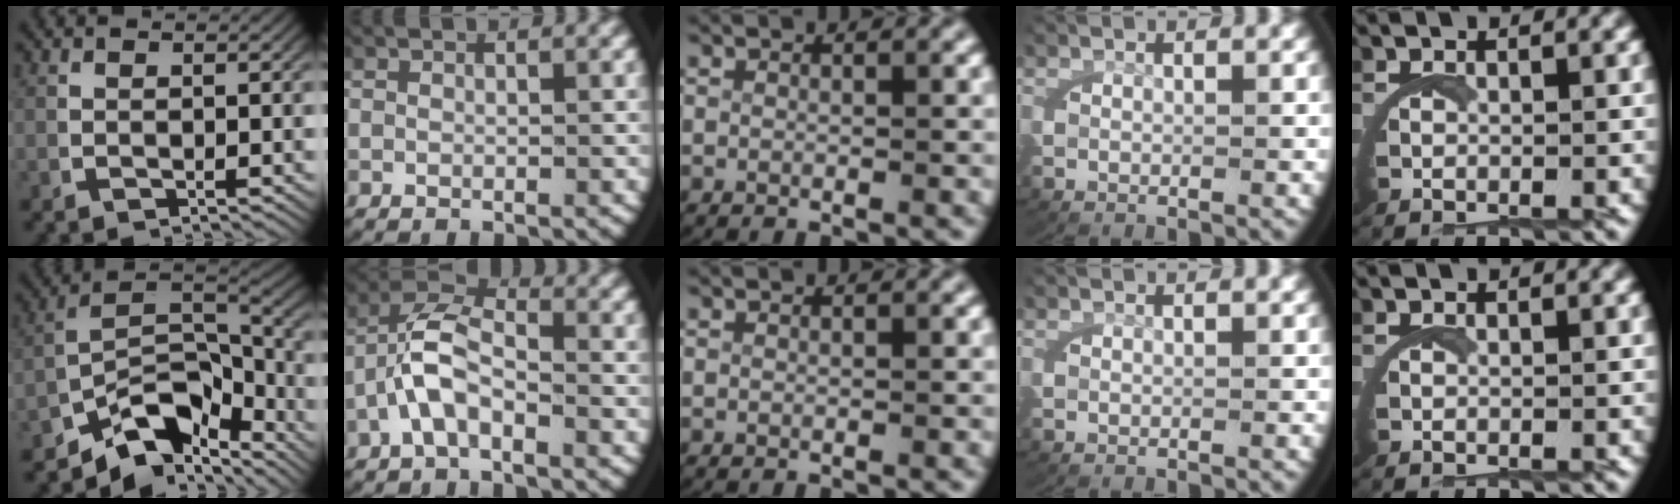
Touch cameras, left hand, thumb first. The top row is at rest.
{"thumb": {"total": 10.5, "force": [-4.4, 6.0, 7.4], "torque": [-0.129, -0.037, -0.057]}, "index": {"total": 5.2, "force": [-0.1, 3.7, 3.7], "torque": [-0.073, -0.001, -0.016]}}